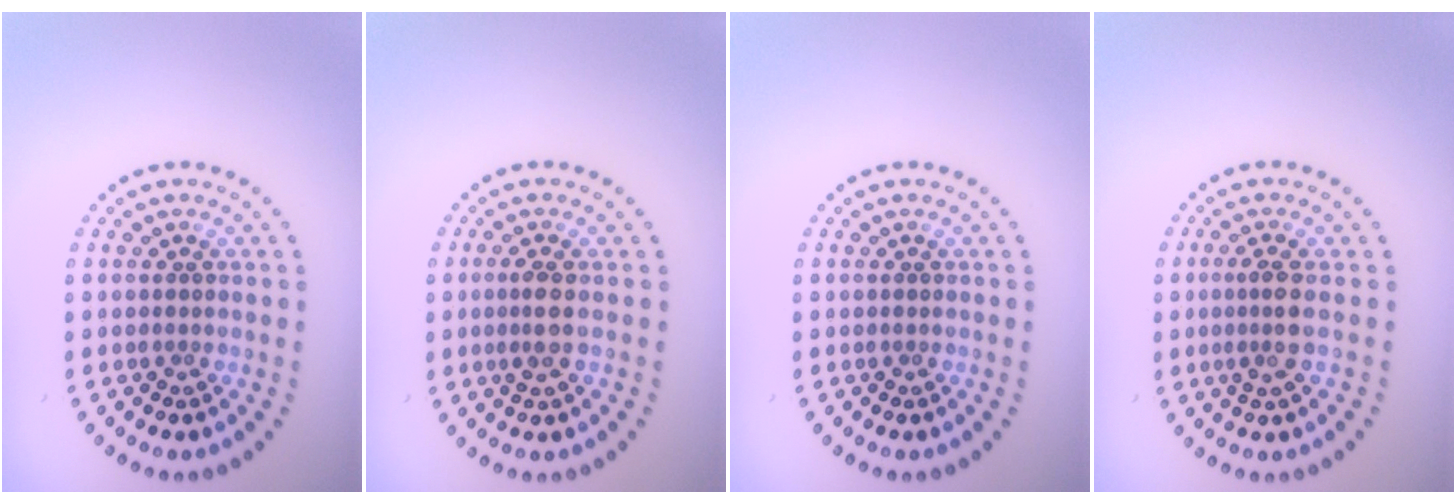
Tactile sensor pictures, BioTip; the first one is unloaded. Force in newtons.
{"total": 1.7, "press": 1.5, "slide": 0.9}
{"total": 0.0}
{"total": 2.1, "press": 1.7, "slide": 1.1}